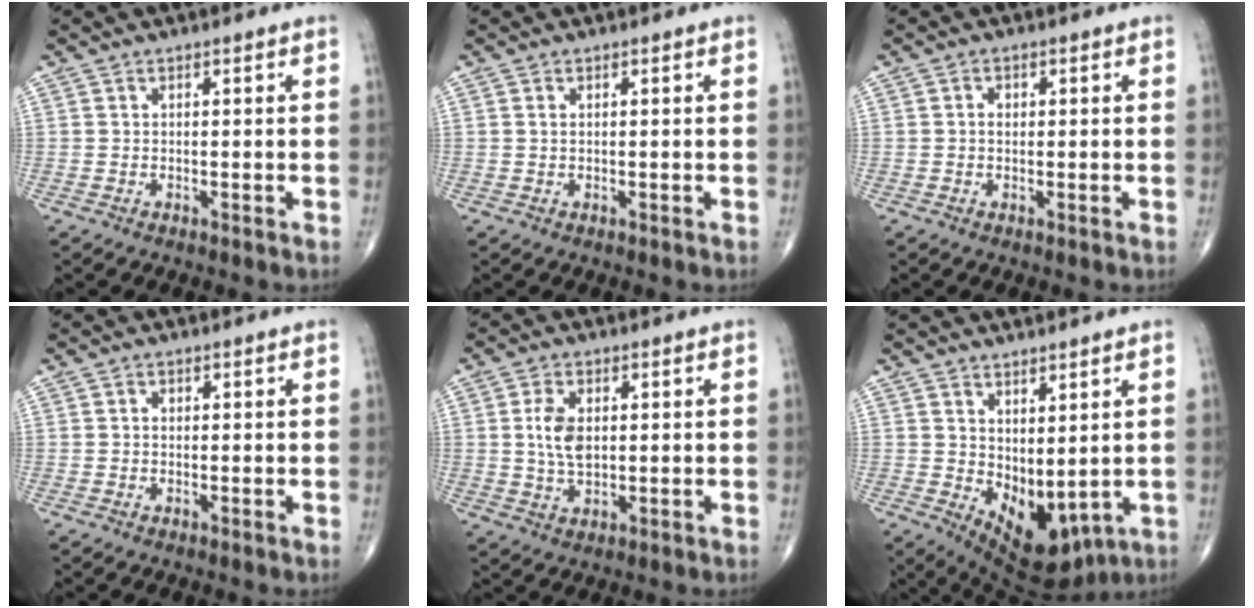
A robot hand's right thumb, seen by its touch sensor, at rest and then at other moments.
{"total": 0.8, "force": [0.3, 0.4, 0.6], "torque": [-0.015, 0.004, 0.007]}
{"total": 1.5, "force": [0.2, 1.1, 1.0], "torque": [-0.014, 0.006, 0.002]}
{"total": 1.0, "force": [0.1, 0.8, 0.7], "torque": [-0.009, 0.004, 0.001]}
{"total": 6.6, "force": [0.9, 3.9, 5.2], "torque": [-0.097, -0.004, 0.018]}
{"total": 10.0, "force": [0.3, 5.6, 8.2], "torque": [-0.101, -0.023, 0.035]}